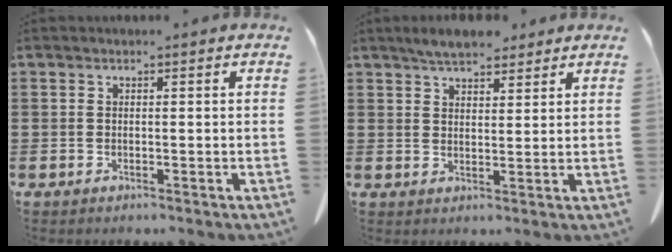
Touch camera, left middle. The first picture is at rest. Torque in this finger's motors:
{"motor_torque": [0.49, 0.45, 0.12, 0.05]}